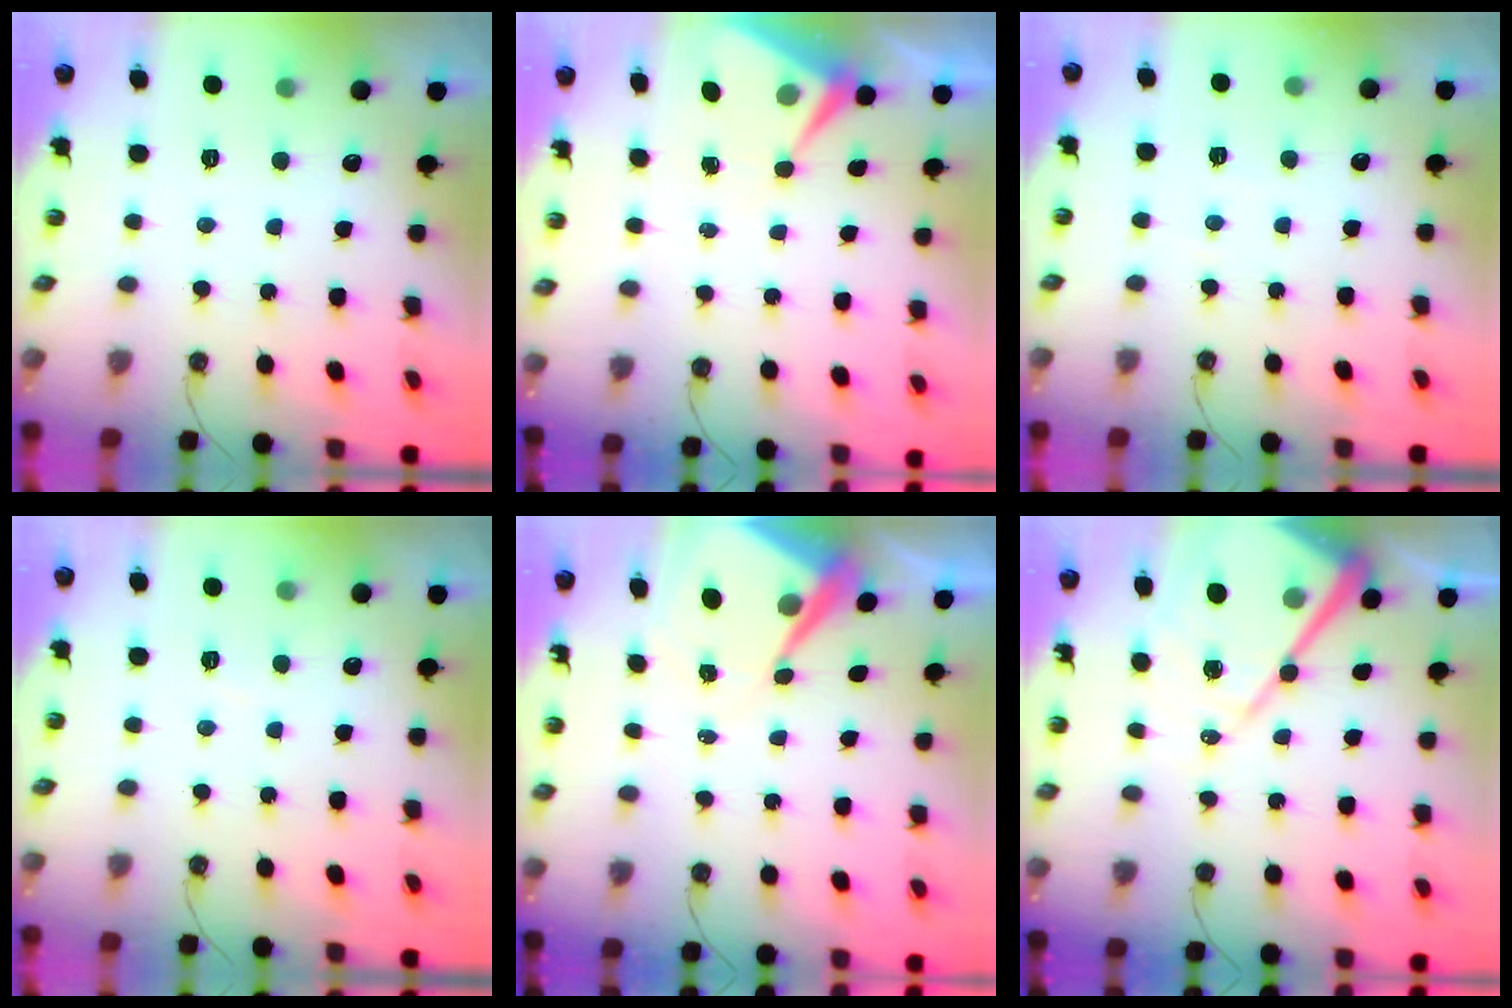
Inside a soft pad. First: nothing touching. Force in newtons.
{"total": 6.3, "press": 6.3, "slide": 0.7}
{"total": 2.7, "press": 2.7, "slide": 0.4}
{"total": 3.8, "press": 3.8, "slide": 0.5}
{"total": 7.6, "press": 7.6, "slide": 0.6}
{"total": 18.2, "press": 18.2, "slide": 1.6}